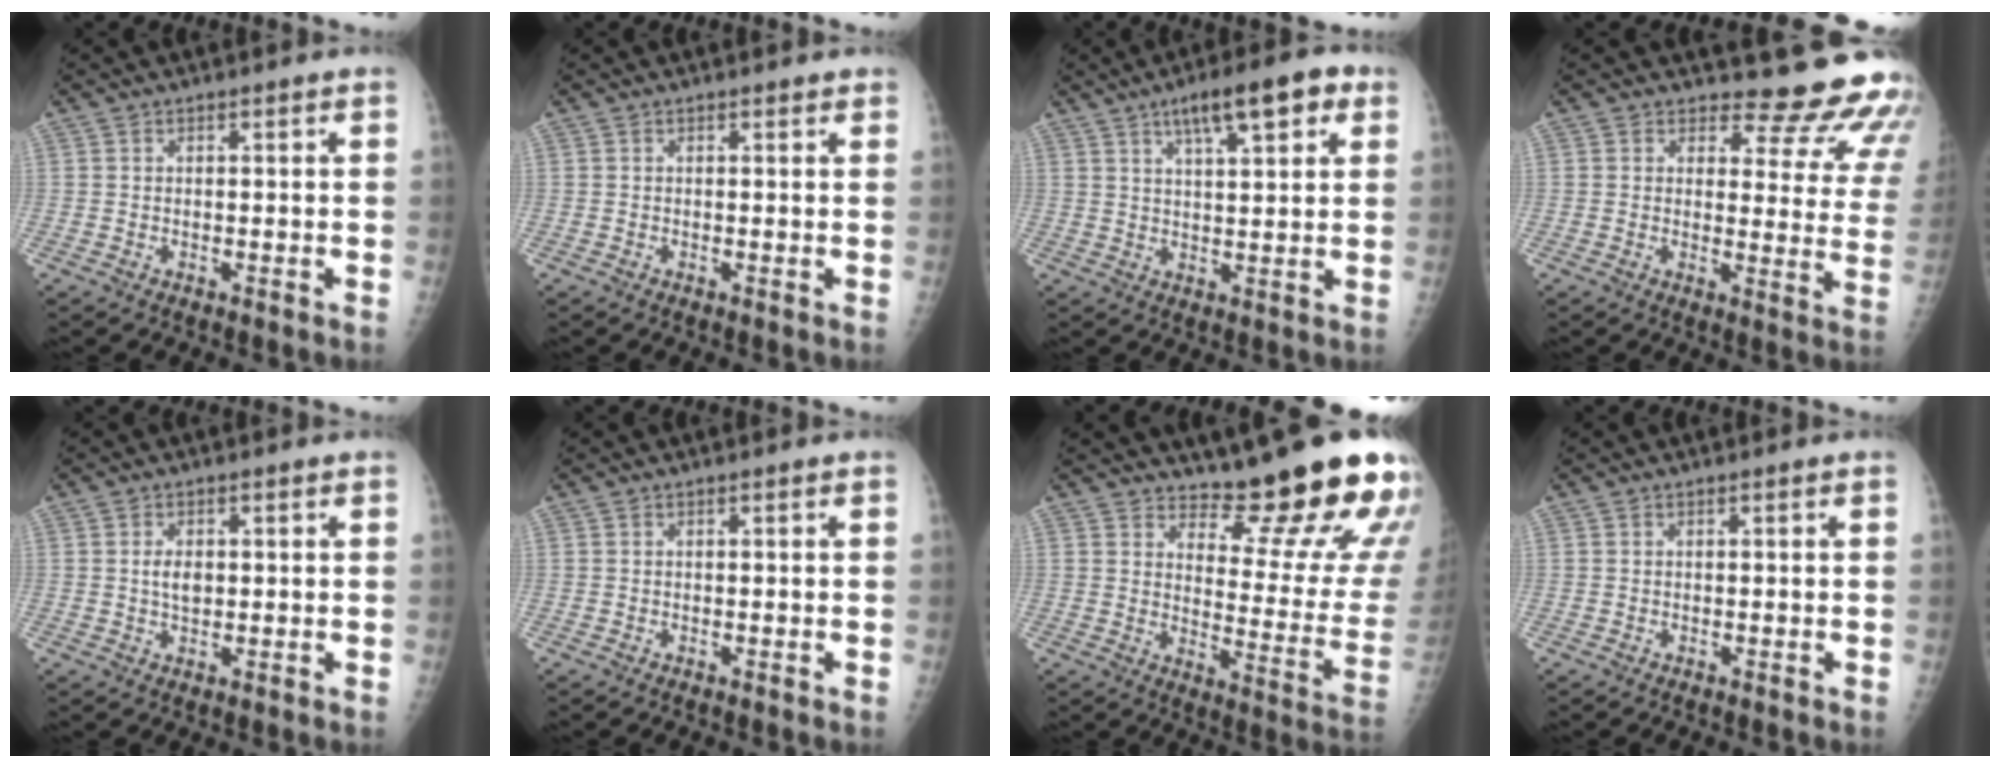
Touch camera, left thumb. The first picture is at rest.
{"total": 0.8, "force": [0.6, 0.4, 0.3], "torque": [-0.003, -0.003, 0.005]}
{"total": 11.1, "force": [5.7, 3.5, 8.8], "torque": [-0.113, -0.005, 0.082]}
{"total": 15.1, "force": [14.3, 4.3, 2.1], "torque": [0.025, -0.144, 0.143]}
{"total": 3.0, "force": [0.5, 1.9, 2.3], "torque": [-0.033, -0.002, 0.010]}
{"total": 0.0}
{"total": 15.6, "force": [14.0, 2.0, 6.6], "torque": [-0.054, -0.159, 0.178]}
{"total": 0.0}